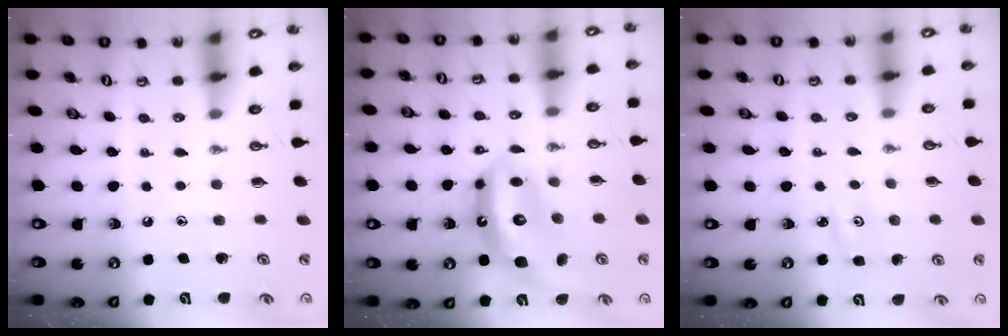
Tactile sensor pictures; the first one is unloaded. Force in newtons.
{"total": 14.1, "press": 14.0, "slide": 1.7}
{"total": 3.5, "press": 3.4, "slide": 0.4}